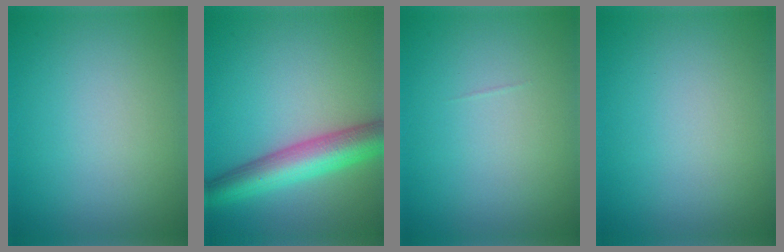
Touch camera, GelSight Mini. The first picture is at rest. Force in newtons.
{"total": 6.5, "press": 6.5, "slide": 0.1}
{"total": 0.0}
{"total": 0.0}